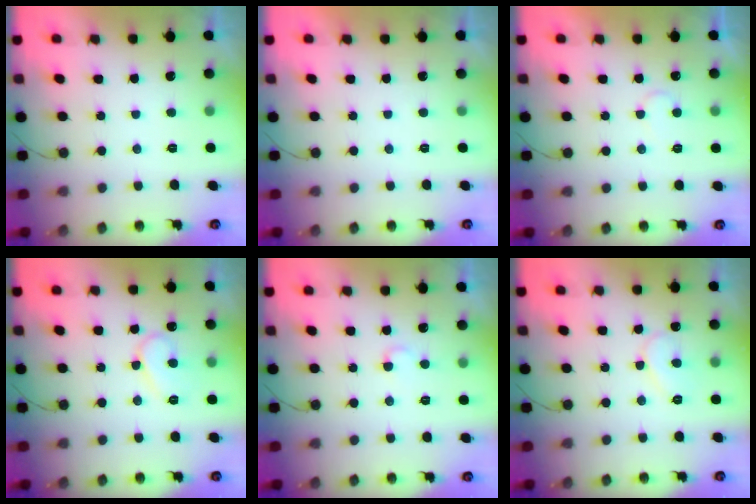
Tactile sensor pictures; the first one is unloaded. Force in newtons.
{"total": 1.7, "press": 1.7, "slide": 0.0}
{"total": 5.4, "press": 5.4, "slide": 0.4}
{"total": 9.2, "press": 9.1, "slide": 1.0}
{"total": 3.3, "press": 3.3, "slide": 0.4}
{"total": 7.5, "press": 7.4, "slide": 0.7}